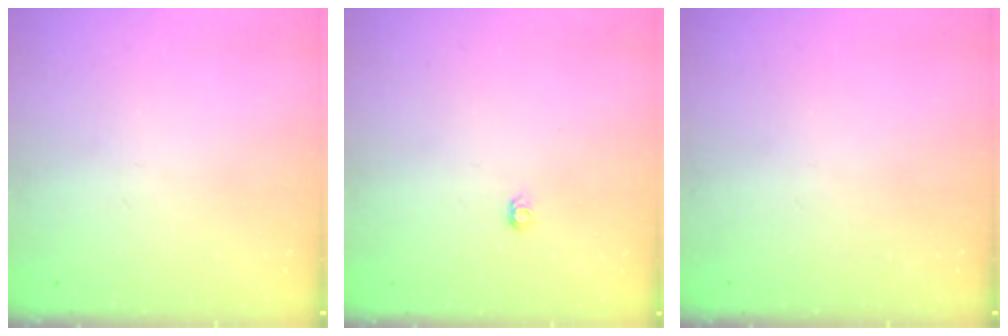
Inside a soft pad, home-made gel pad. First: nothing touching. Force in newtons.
{"total": 3.9, "press": 3.9, "slide": 0.5}
{"total": 0.0}